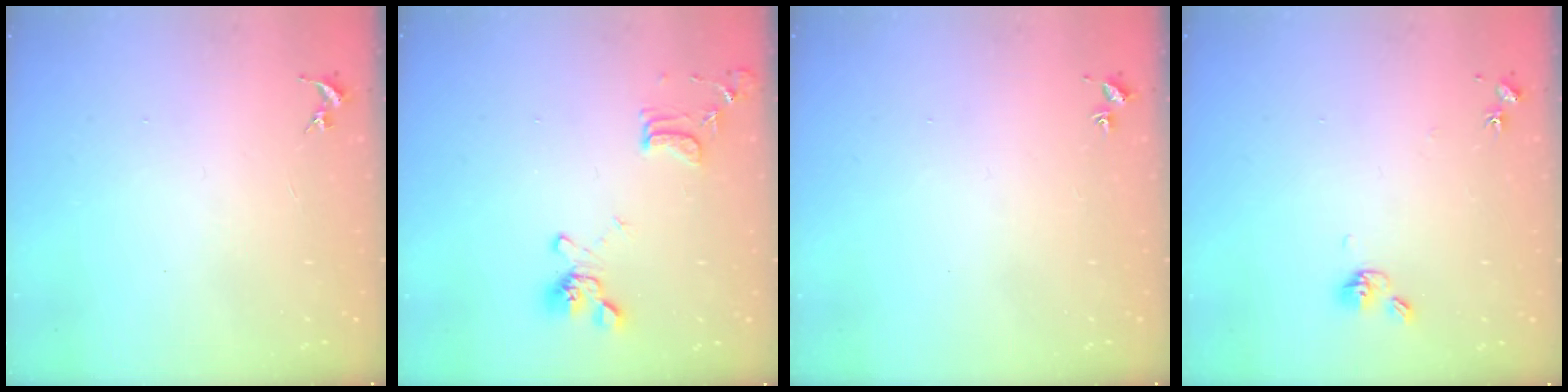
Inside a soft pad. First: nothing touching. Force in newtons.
{"total": 13.7, "press": 13.6, "slide": 1.5}
{"total": 1.5, "press": 1.5, "slide": 0.2}
{"total": 7.0, "press": 6.7, "slide": 2.1}